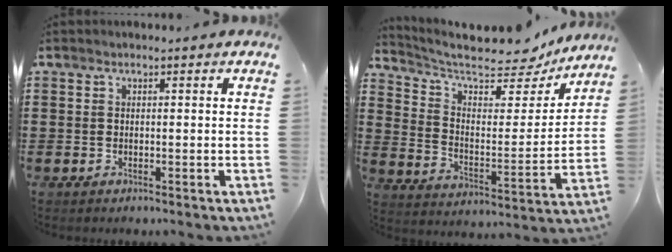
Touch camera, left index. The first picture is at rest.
{"total": 9.1, "force": [8.0, 1.7, 3.9], "torque": [-0.096, -0.058, 0.133]}